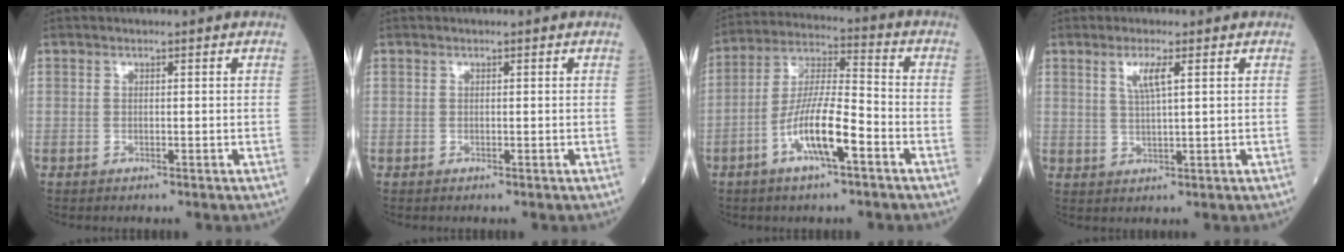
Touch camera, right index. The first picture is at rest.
{"total": 0.0}
{"total": 11.0, "force": [-4.7, 1.7, 9.8], "torque": [-0.192, 0.001, -0.089]}
{"total": 3.6, "force": [1.5, 0.1, 3.2], "torque": [-0.066, 0.000, 0.031]}